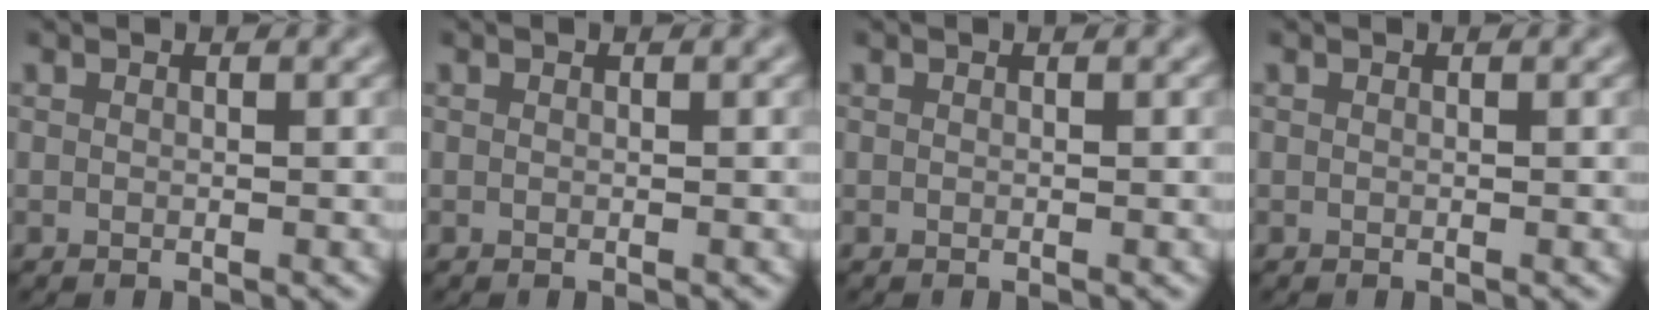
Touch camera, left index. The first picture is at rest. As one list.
[{"total": 0.0}, {"total": 0.0}, {"total": 0.0}]